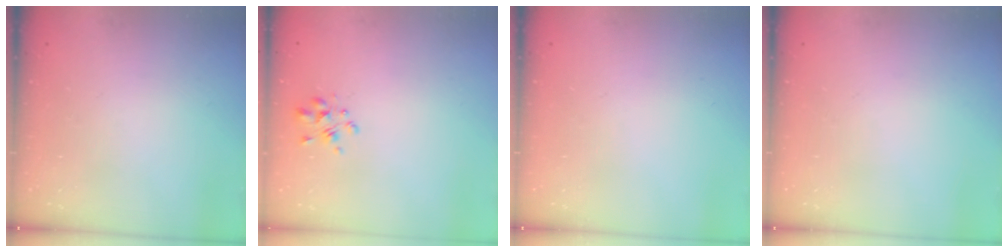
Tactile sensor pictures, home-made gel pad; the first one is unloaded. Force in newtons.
{"total": 2.4, "press": 2.3, "slide": 0.7}
{"total": 0.0}
{"total": 0.0}